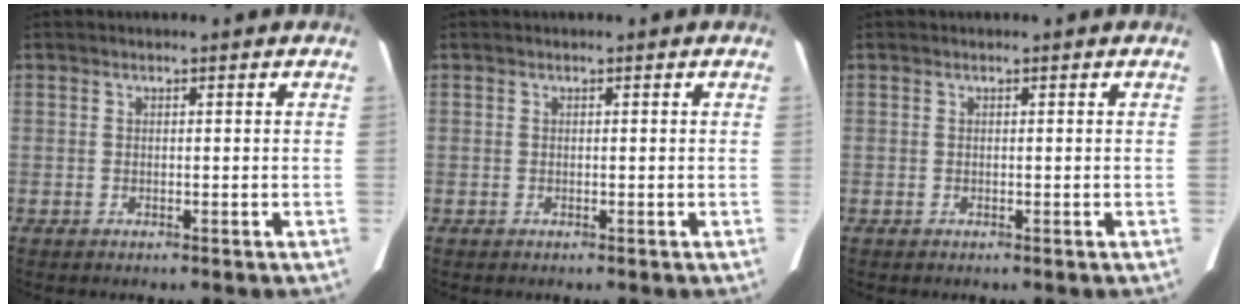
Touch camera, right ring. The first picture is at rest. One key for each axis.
{"total": 0.0}
{"total": 0.0}